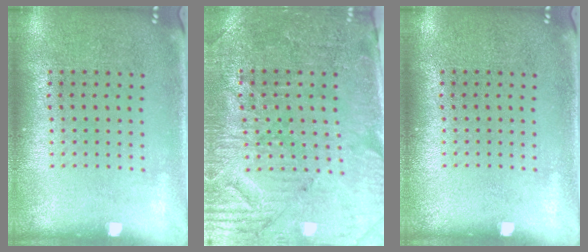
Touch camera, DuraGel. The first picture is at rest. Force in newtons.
{"total": 3.7, "press": 3.4, "slide": 1.5}
{"total": 0.0}